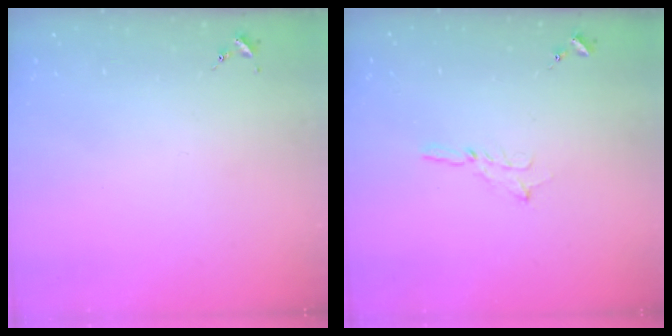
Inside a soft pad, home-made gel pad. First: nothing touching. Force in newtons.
{"total": 2.0, "press": 2.0, "slide": 0.2}